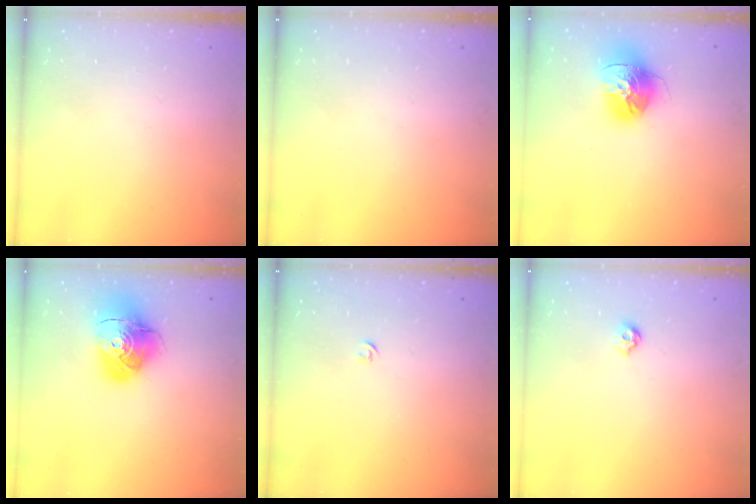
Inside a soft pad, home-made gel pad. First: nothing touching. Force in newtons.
{"total": 0.0}
{"total": 16.4, "press": 16.3, "slide": 1.8}
{"total": 13.7, "press": 13.6, "slide": 1.6}
{"total": 2.7, "press": 2.6, "slide": 0.6}
{"total": 5.0, "press": 4.9, "slide": 0.8}